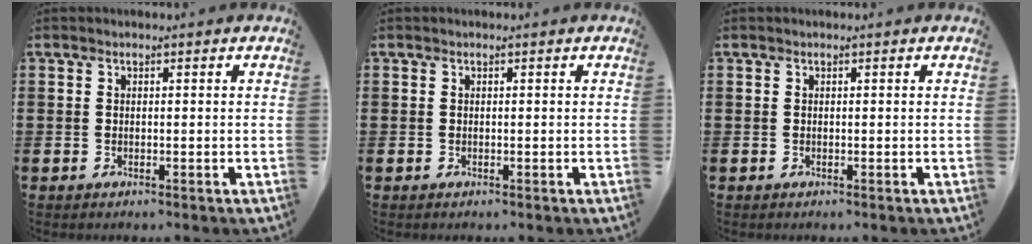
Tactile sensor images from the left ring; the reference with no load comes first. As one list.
[{"total": 0.0}, {"total": 0.0}]